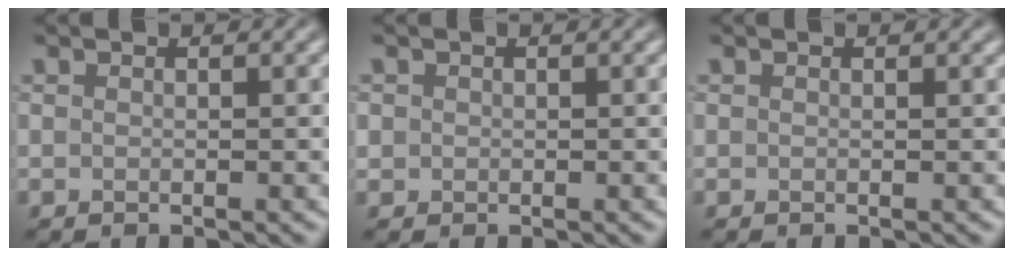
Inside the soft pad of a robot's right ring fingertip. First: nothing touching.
{"total": 0.7, "force": [0.1, 0.7, 0.0], "torque": [0.006, -0.001, 0.002]}
{"total": 0.0}